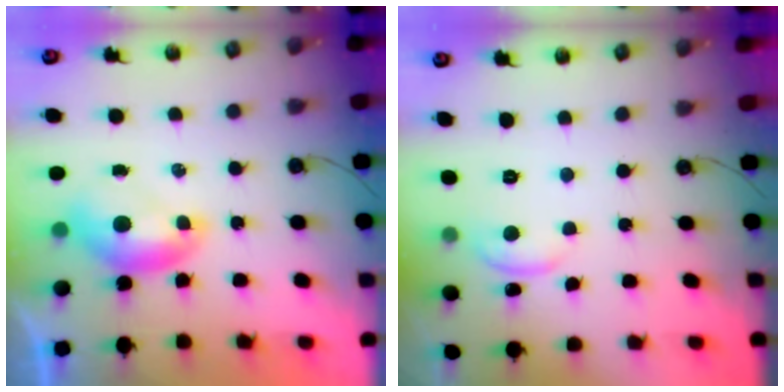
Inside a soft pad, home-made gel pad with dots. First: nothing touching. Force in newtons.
{"total": 0.5, "press": 0.1, "slide": 0.5}